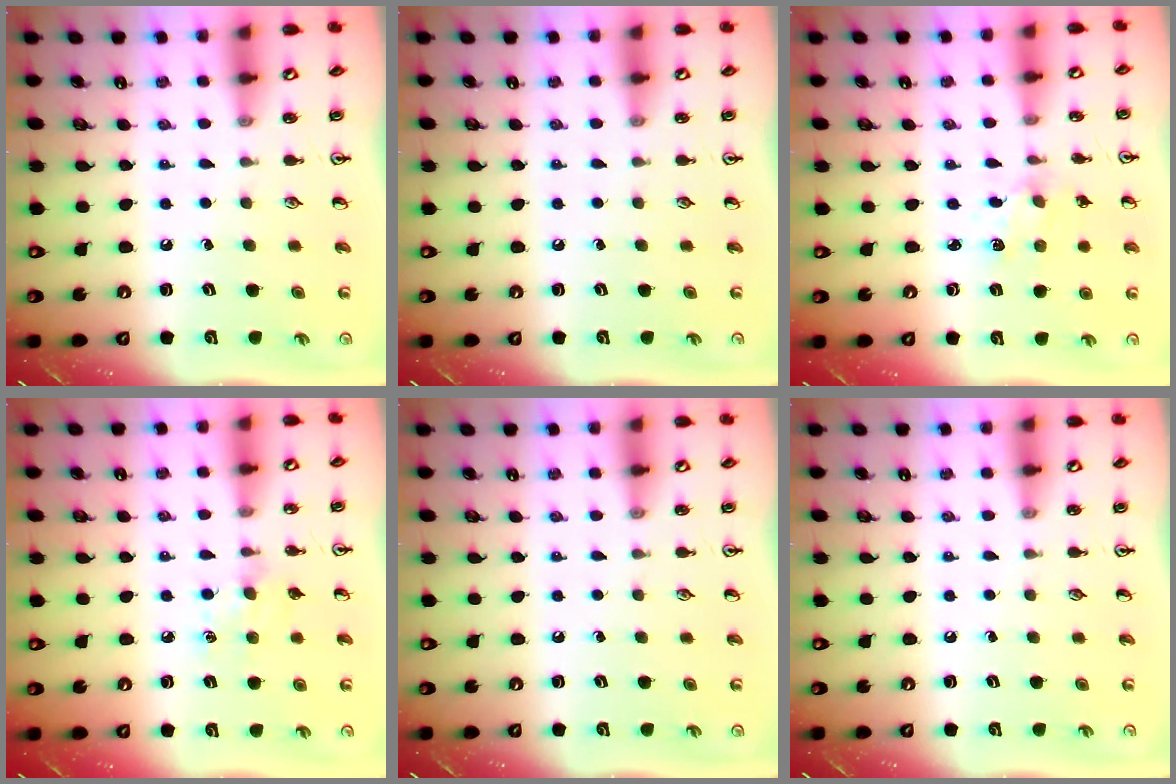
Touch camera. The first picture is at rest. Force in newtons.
{"total": 0.0}
{"total": 1.5, "press": 1.4, "slide": 0.5}
{"total": 6.1, "press": 6.0, "slide": 0.9}
{"total": 0.0}
{"total": 0.0}